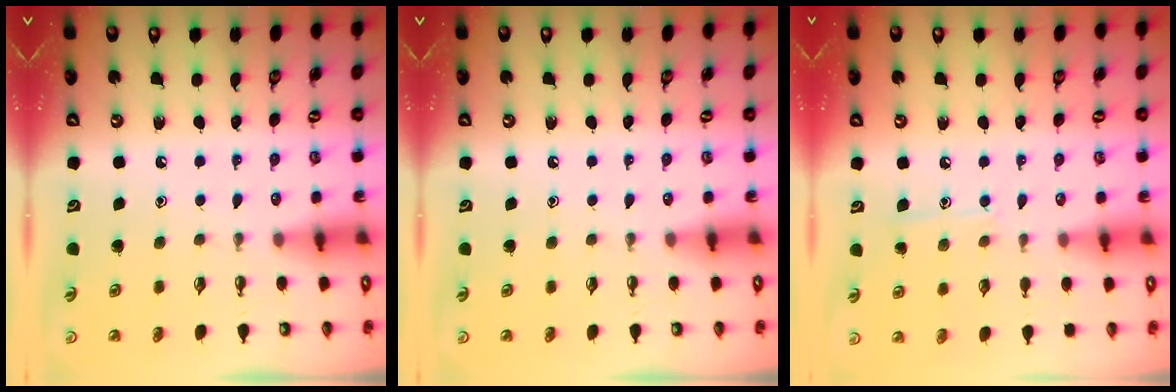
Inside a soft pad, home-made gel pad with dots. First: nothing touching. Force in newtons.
{"total": 0.0}
{"total": 7.5, "press": 7.5, "slide": 0.4}